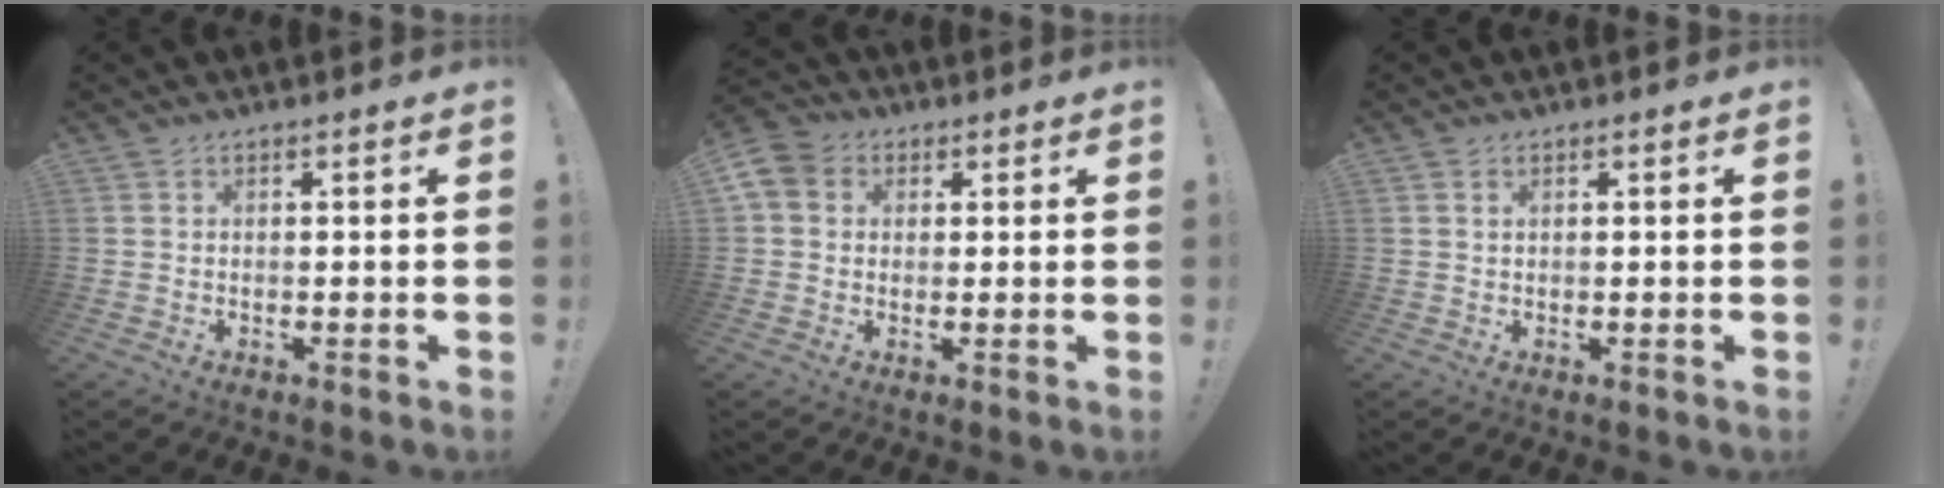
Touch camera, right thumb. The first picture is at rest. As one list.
[{"total": 6.3, "force": [1.3, 5.4, 3.1], "torque": [-0.065, 0.008, 0.027]}, {"total": 0.8, "force": [0.5, 0.4, 0.5], "torque": [-0.005, -0.001, 0.009]}]